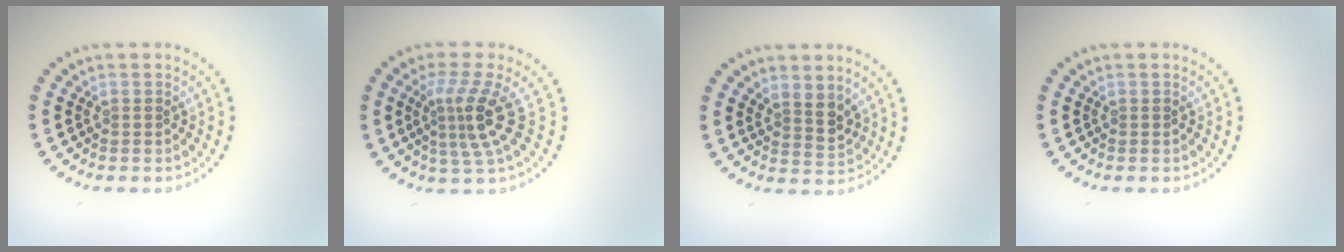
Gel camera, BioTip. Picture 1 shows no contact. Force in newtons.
{"total": 3.8, "press": 2.6, "slide": 2.8}
{"total": 2.2, "press": 1.8, "slide": 1.4}
{"total": 0.0}